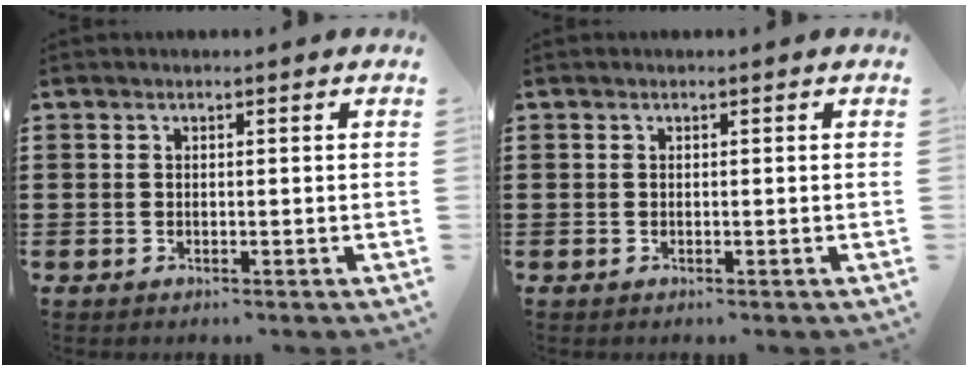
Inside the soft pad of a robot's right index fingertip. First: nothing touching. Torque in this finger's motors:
{"motor_torque": [0.86, 0.31, -0.02, -0.01]}